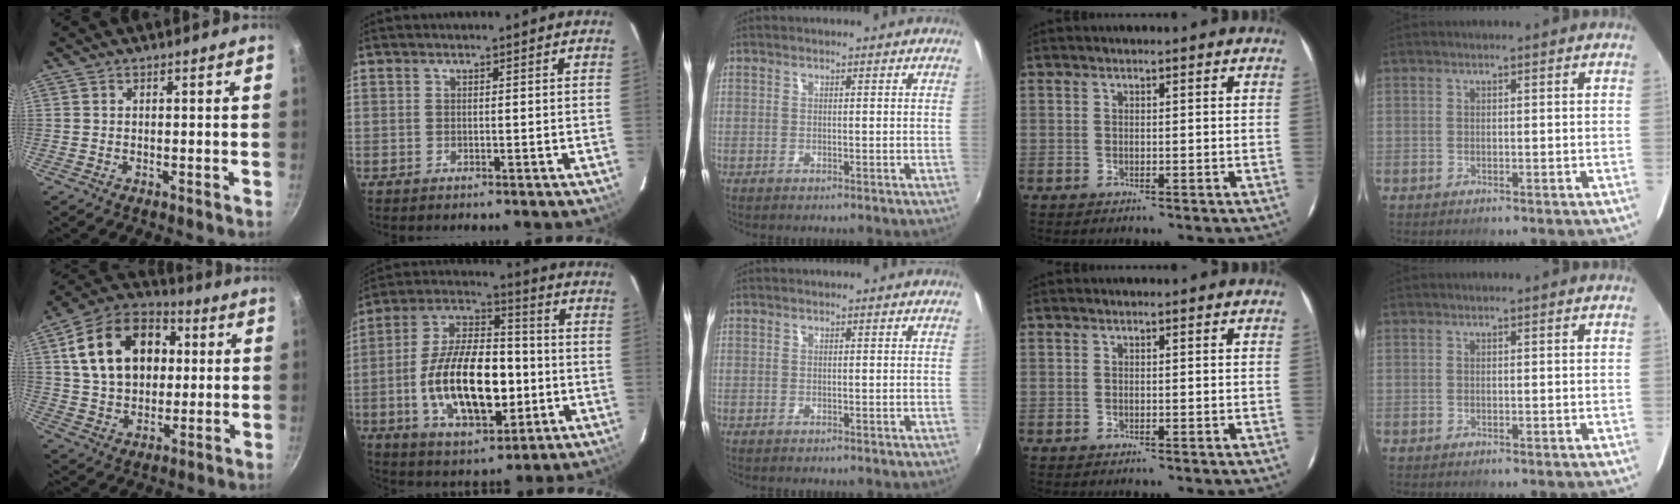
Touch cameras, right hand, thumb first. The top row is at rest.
{"thumb": {"total": 20.4, "force": [4.6, 14.5, 13.6], "torque": [-0.203, 0.019, 0.070]}, "index": {"total": 20.2, "force": [-3.8, 9.8, 17.3], "torque": [-0.337, 0.006, -0.056]}}